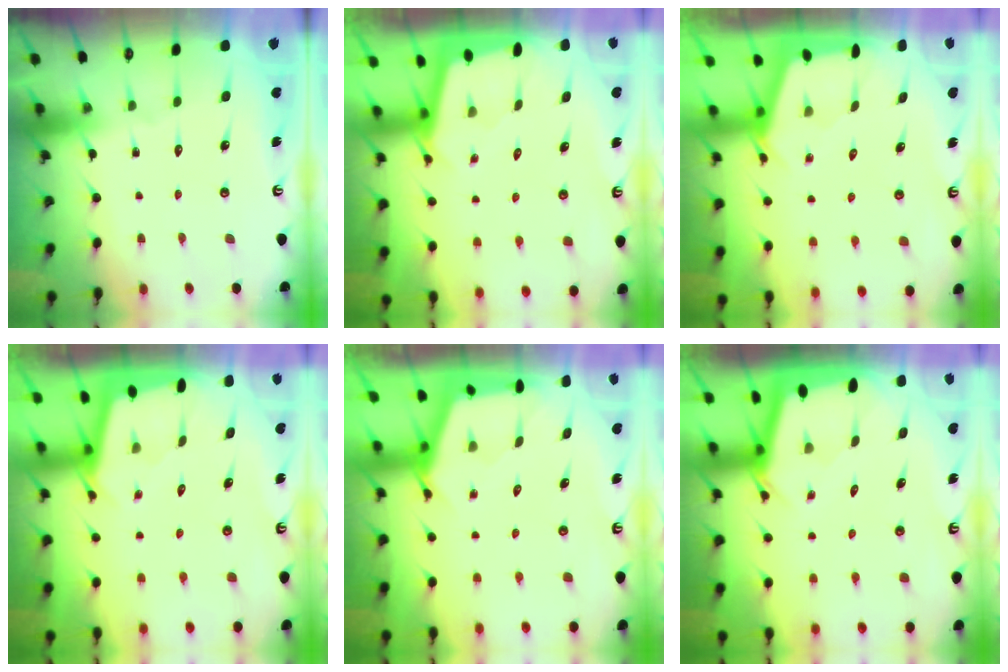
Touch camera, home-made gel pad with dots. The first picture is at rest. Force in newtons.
{"total": 2.0, "press": 2.0, "slide": 0.2}
{"total": 2.4, "press": 2.4, "slide": 0.3}
{"total": 1.8, "press": 1.8, "slide": 0.2}
{"total": 2.7, "press": 2.7, "slide": 0.3}
{"total": 2.2, "press": 2.2, "slide": 0.1}